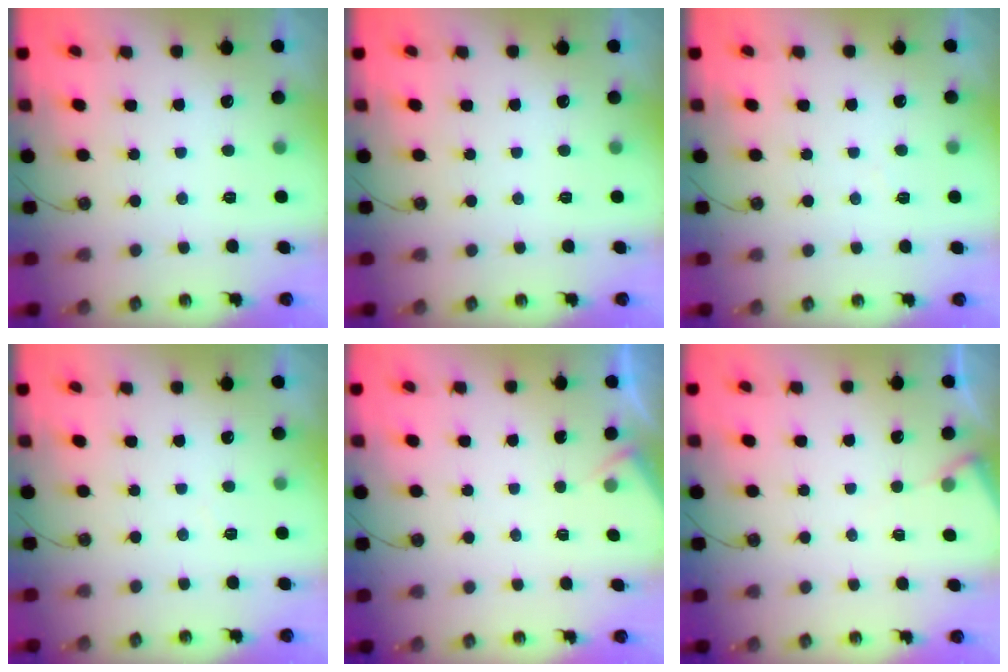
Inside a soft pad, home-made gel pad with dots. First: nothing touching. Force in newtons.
{"total": 0.0}
{"total": 3.8, "press": 3.7, "slide": 0.6}
{"total": 2.6, "press": 2.6, "slide": 0.4}
{"total": 3.6, "press": 3.6, "slide": 0.4}
{"total": 4.3, "press": 4.3, "slide": 0.5}